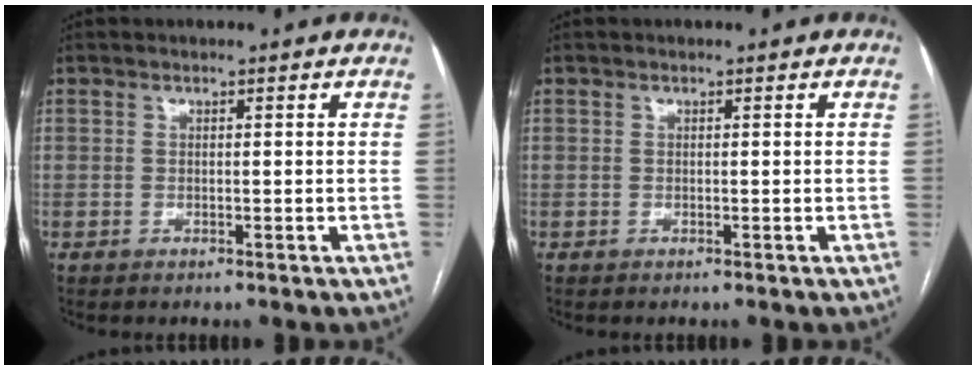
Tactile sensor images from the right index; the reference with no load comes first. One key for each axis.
{"total": 0.0}